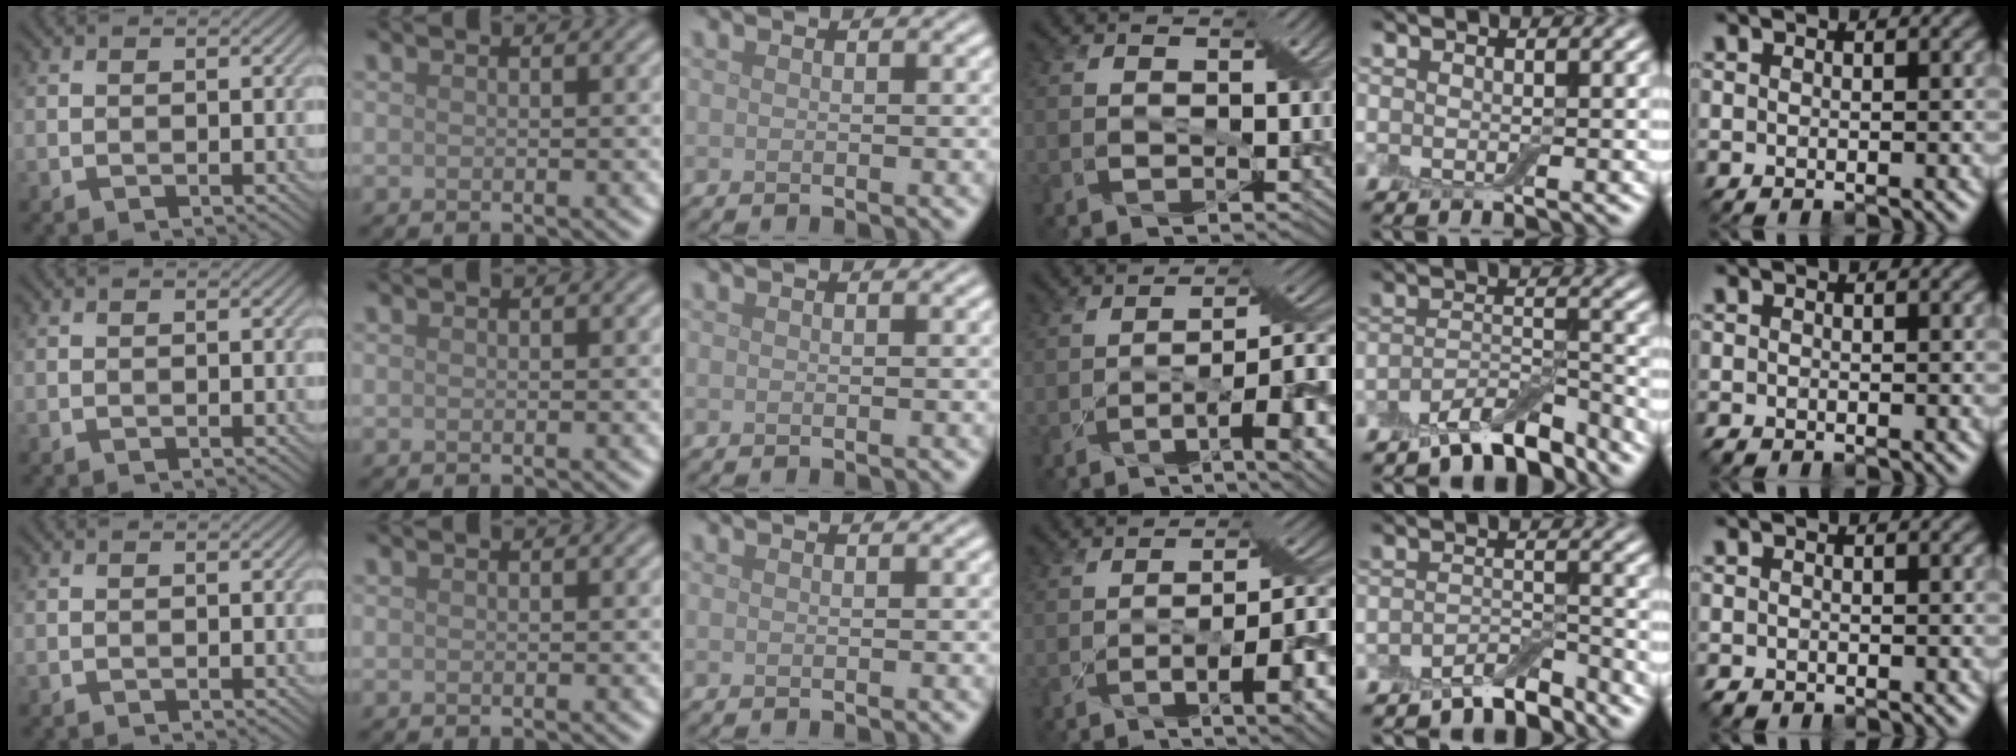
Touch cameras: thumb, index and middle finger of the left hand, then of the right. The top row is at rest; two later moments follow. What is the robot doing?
{"motion": "pour", "object": "bowl"}